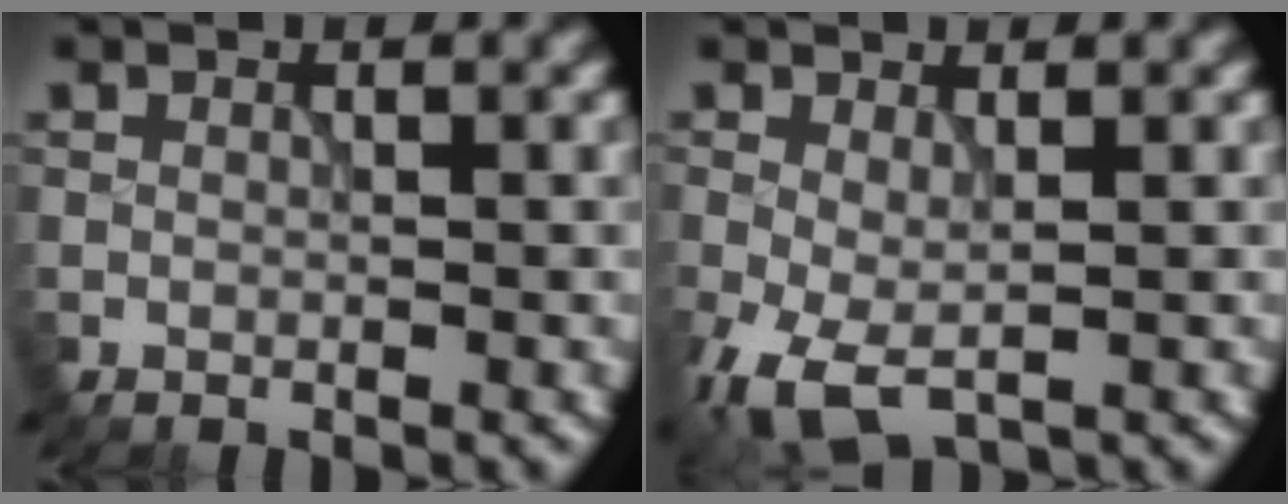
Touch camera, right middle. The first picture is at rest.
{"total": 4.8, "force": [-1.7, 2.4, 3.8], "torque": [-0.097, -0.013, -0.030]}